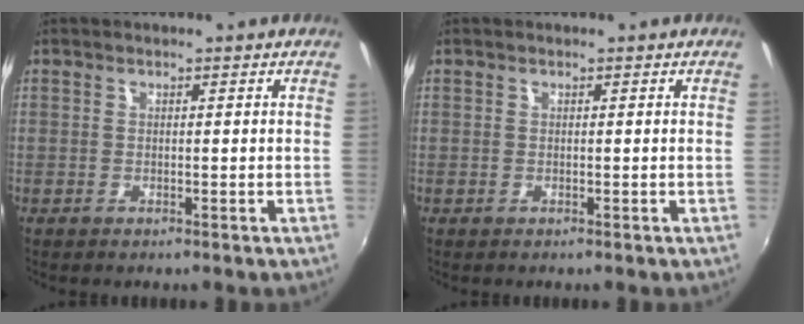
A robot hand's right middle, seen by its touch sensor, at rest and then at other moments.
{"total": 0.0}